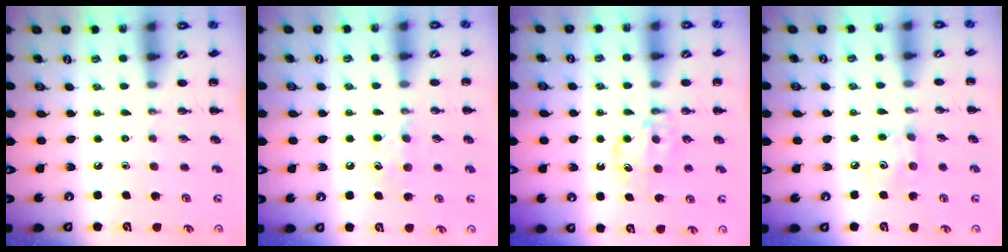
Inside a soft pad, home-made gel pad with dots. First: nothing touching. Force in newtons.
{"total": 6.8, "press": 6.6, "slide": 1.6}
{"total": 6.5, "press": 6.5, "slide": 0.6}
{"total": 5.5, "press": 5.4, "slide": 1.2}